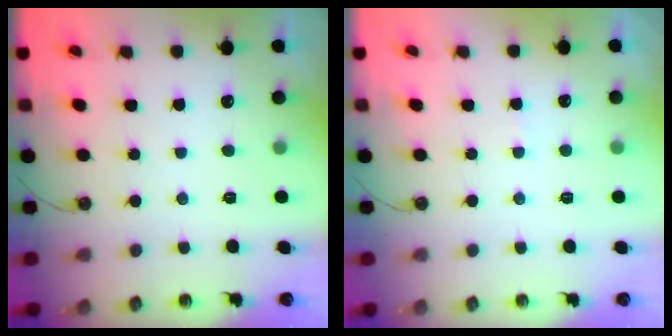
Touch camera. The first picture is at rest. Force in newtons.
{"total": 2.8, "press": 2.8, "slide": 0.4}